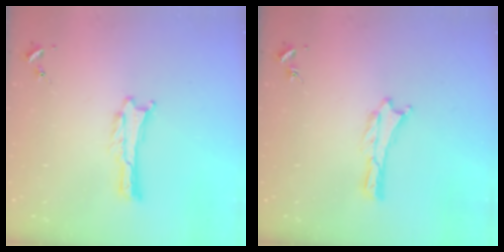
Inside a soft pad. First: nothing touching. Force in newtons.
{"total": 0.0}